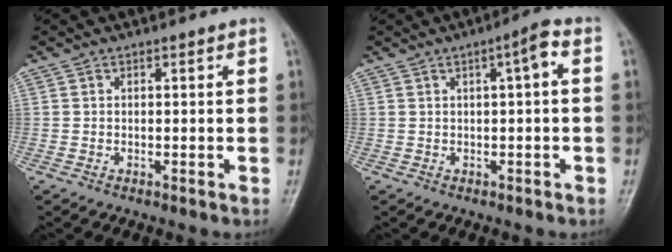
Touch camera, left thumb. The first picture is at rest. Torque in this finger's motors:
{"motor_torque": [-0.30, -0.01, -0.23, -0.16, 0.07]}